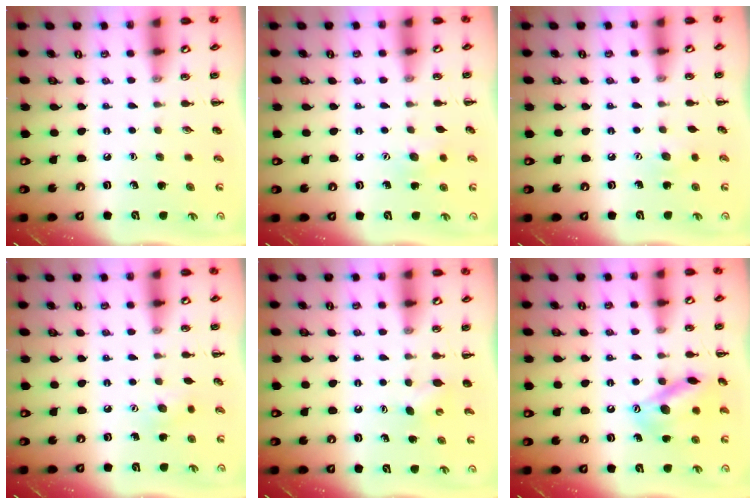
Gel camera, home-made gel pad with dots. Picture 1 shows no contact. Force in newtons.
{"total": 6.6, "press": 6.5, "slide": 1.3}
{"total": 5.8, "press": 5.6, "slide": 1.5}
{"total": 5.8, "press": 5.7, "slide": 1.3}
{"total": 2.9, "press": 2.9, "slide": 0.6}
{"total": 14.0, "press": 13.7, "slide": 3.0}